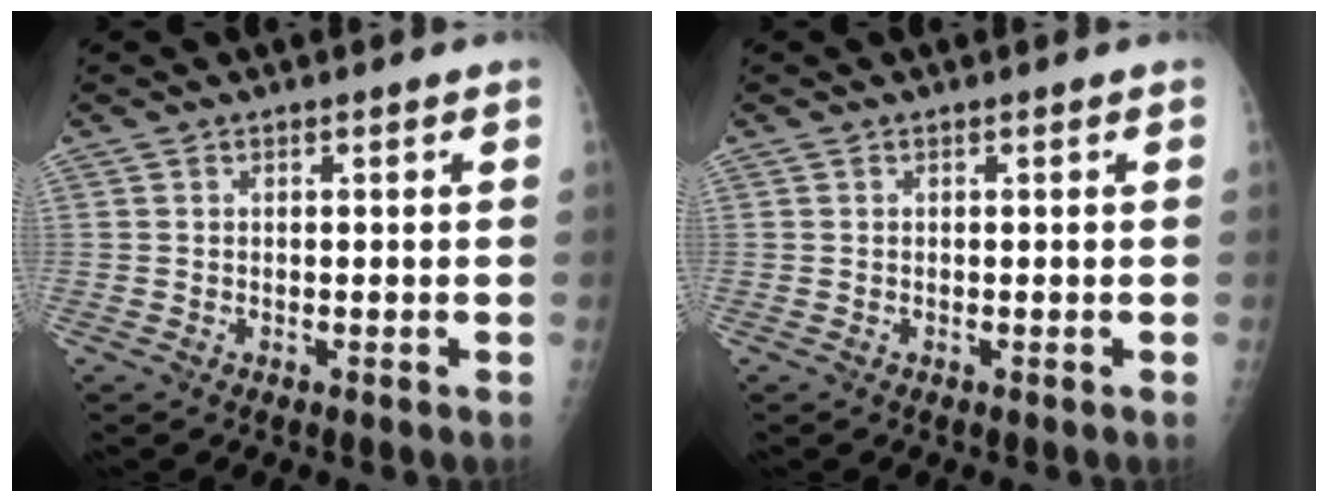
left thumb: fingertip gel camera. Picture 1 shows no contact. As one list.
[{"total": 0.0}]